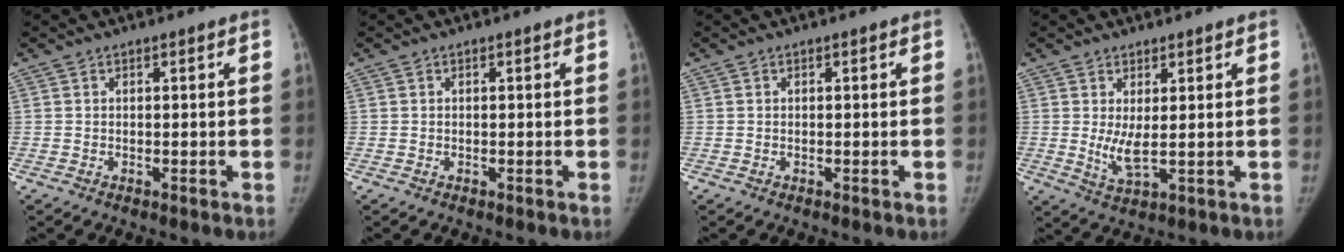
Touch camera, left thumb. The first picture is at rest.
{"total": 0.0}
{"total": 0.0}
{"total": 4.4, "force": [0.6, 1.3, 4.1], "torque": [-0.082, -0.020, 0.018]}